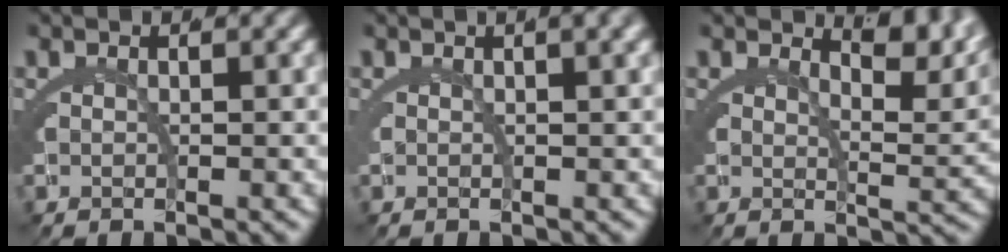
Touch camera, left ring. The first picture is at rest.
{"total": 1.6, "force": [0.8, -0.1, 1.4], "torque": [-0.014, 0.012, 0.012]}
{"total": 5.2, "force": [4.0, 0.5, 3.3], "torque": [-0.028, 0.004, 0.056]}